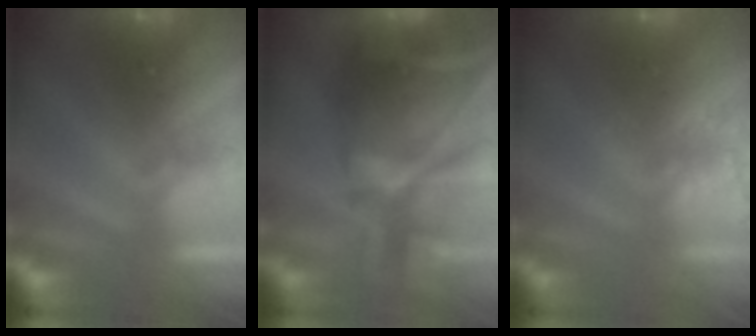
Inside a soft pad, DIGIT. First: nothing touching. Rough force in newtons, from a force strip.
{"total": 6.9}
{"total": 1.9}